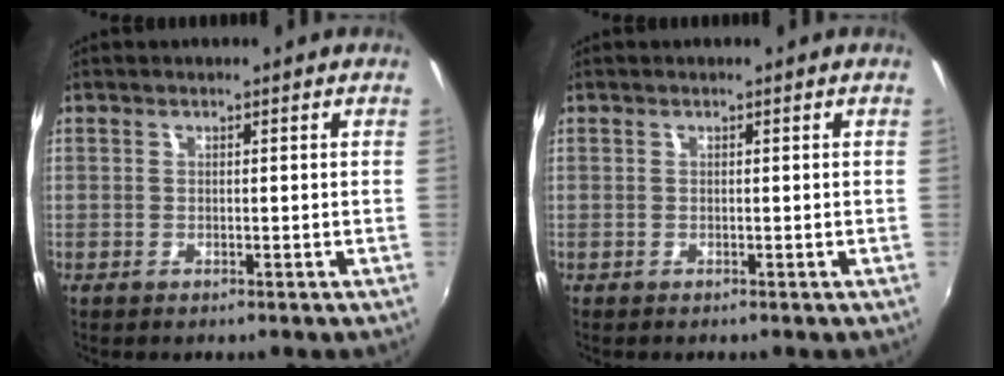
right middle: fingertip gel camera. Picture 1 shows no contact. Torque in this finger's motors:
{"motor_torque": [0.02, -0.07, 0.01, 0.00]}